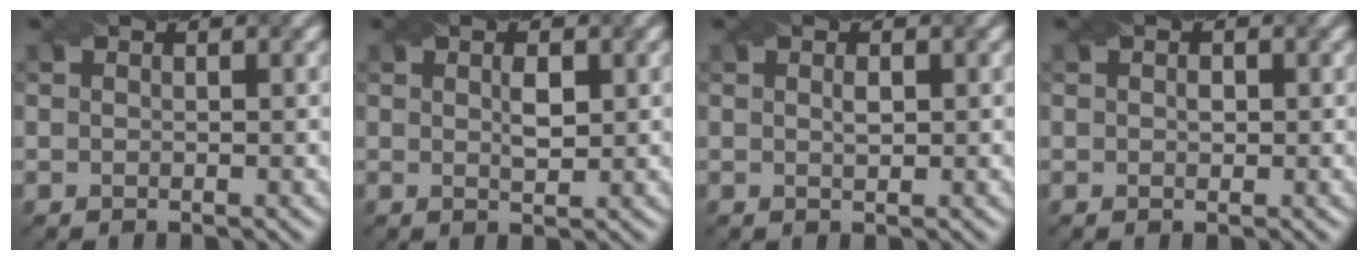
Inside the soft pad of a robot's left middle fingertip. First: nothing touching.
{"total": 1.7, "force": [0.5, 0.7, 1.5], "torque": [-0.030, 0.000, 0.011]}
{"total": 0.9, "force": [0.2, 0.3, 0.8], "torque": [-0.016, 0.002, 0.005]}
{"total": 0.8, "force": [0.0, 0.6, 0.6], "torque": [-0.008, 0.001, 0.000]}